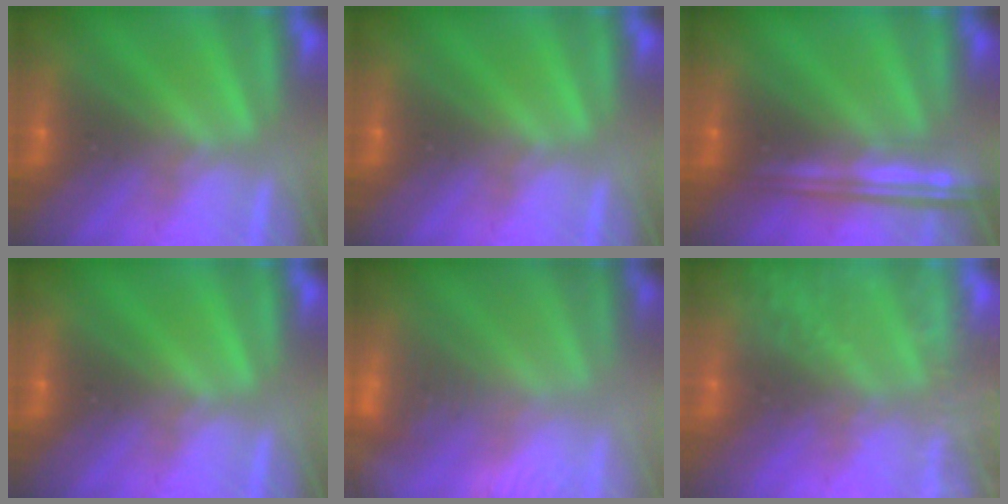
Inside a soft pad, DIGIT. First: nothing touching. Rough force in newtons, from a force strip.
{"total": 0.0}
{"total": 8.4}
{"total": 0.0}
{"total": 5.2}
{"total": 7.5}